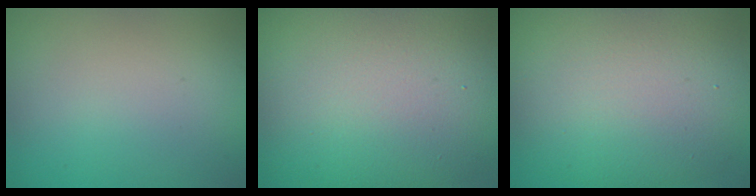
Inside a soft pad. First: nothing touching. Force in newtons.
{"total": 15.9, "press": 15.8, "slide": 1.3}
{"total": 12.8, "press": 12.8, "slide": 0.7}